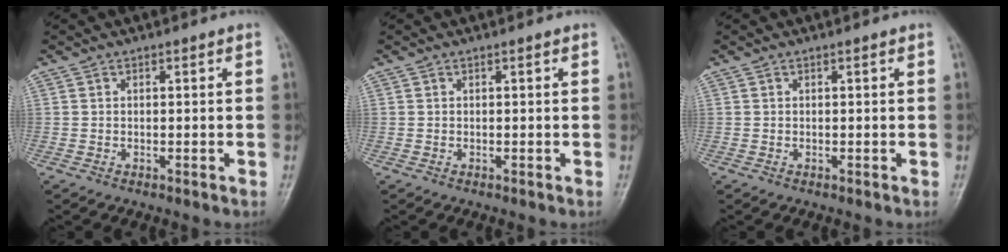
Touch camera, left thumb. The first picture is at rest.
{"total": 0.0}
{"total": 0.0}